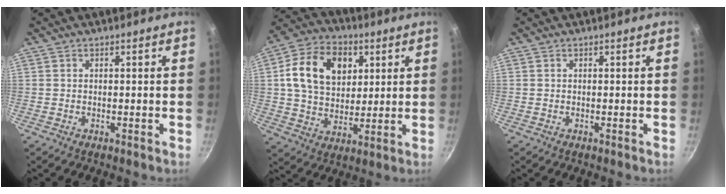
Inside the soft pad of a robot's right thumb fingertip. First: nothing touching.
{"total": 16.2, "force": [4.6, 11.7, 10.1], "torque": [-0.150, -0.003, 0.069]}
{"total": 0.0}